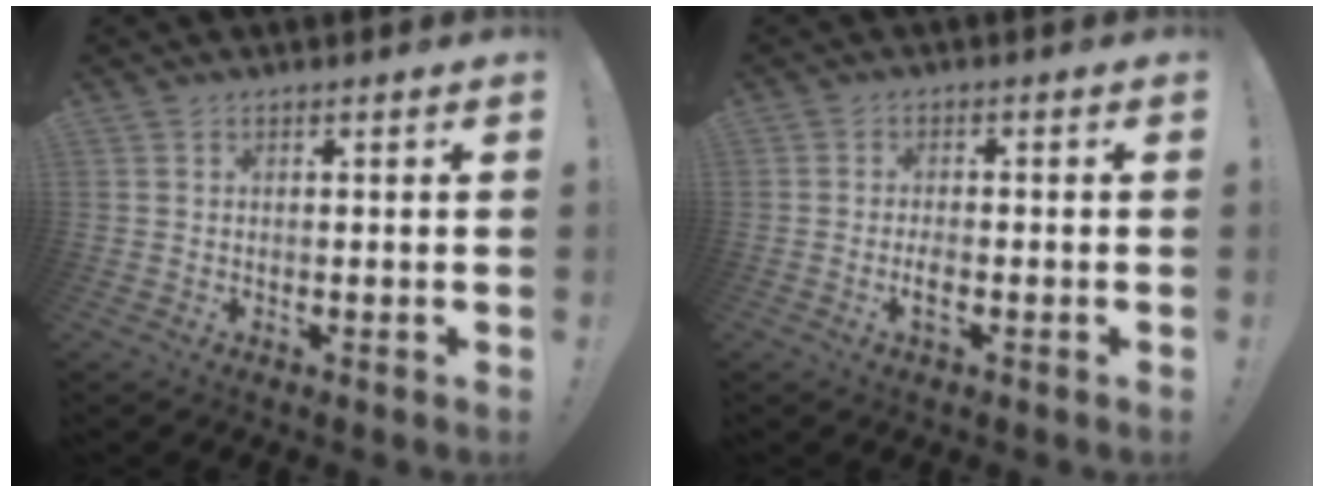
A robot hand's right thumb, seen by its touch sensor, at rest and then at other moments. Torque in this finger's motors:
{"motor_torque": [0.77, 0.61, 0.48, -0.29, 0.27]}